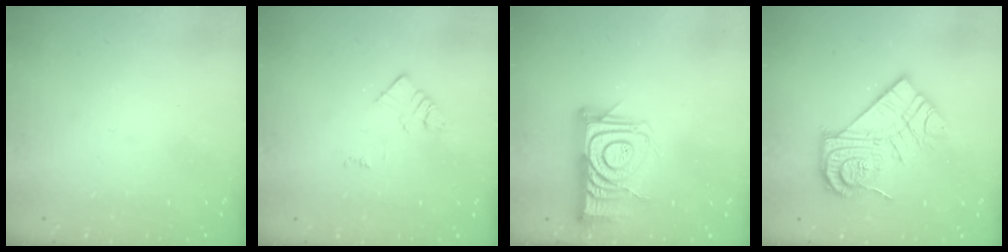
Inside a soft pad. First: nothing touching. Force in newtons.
{"total": 3.0, "press": 3.0, "slide": 0.4}
{"total": 14.6, "press": 14.6, "slide": 1.0}
{"total": 16.5, "press": 16.5, "slide": 1.2}